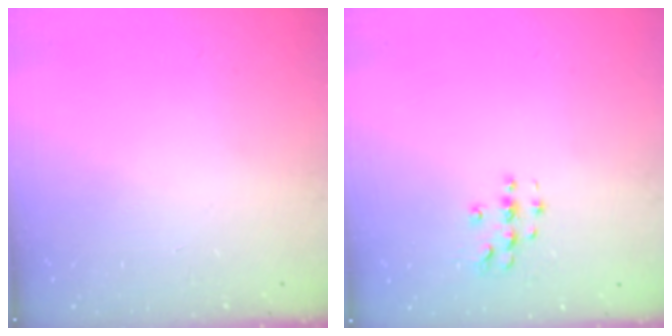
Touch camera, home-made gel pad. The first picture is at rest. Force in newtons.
{"total": 3.9, "press": 3.9, "slide": 0.5}